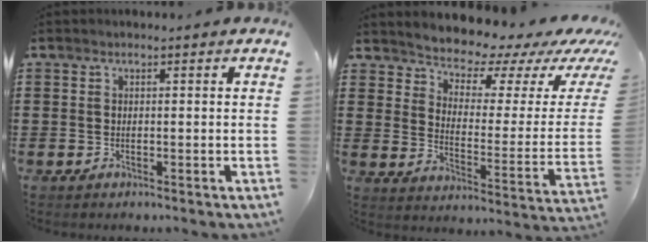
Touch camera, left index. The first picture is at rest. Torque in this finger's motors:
{"motor_torque": [2.14, 0.00, 0.98, 0.14]}